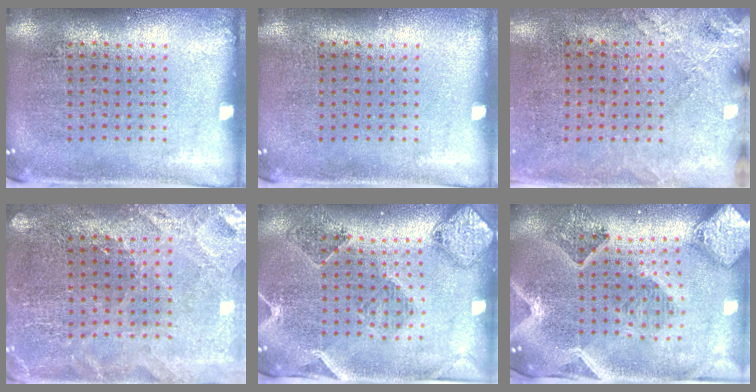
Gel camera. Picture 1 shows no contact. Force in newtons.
{"total": 0.0}
{"total": 2.4, "press": 2.1, "slide": 1.2}
{"total": 1.0, "press": 1.0, "slide": 0.1}
{"total": 0.7, "press": 0.7, "slide": 0.3}
{"total": 2.2, "press": 2.0, "slide": 0.9}